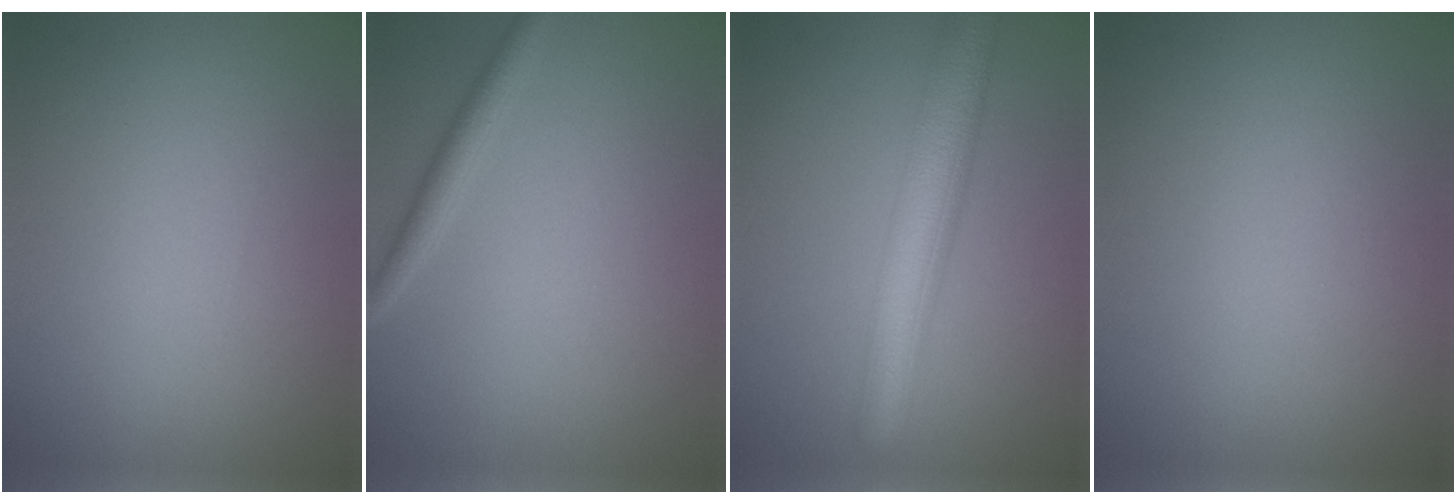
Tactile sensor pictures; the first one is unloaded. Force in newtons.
{"total": 1.9, "press": 1.9, "slide": 0.1}
{"total": 6.3, "press": 6.3, "slide": 0.2}
{"total": 0.0}